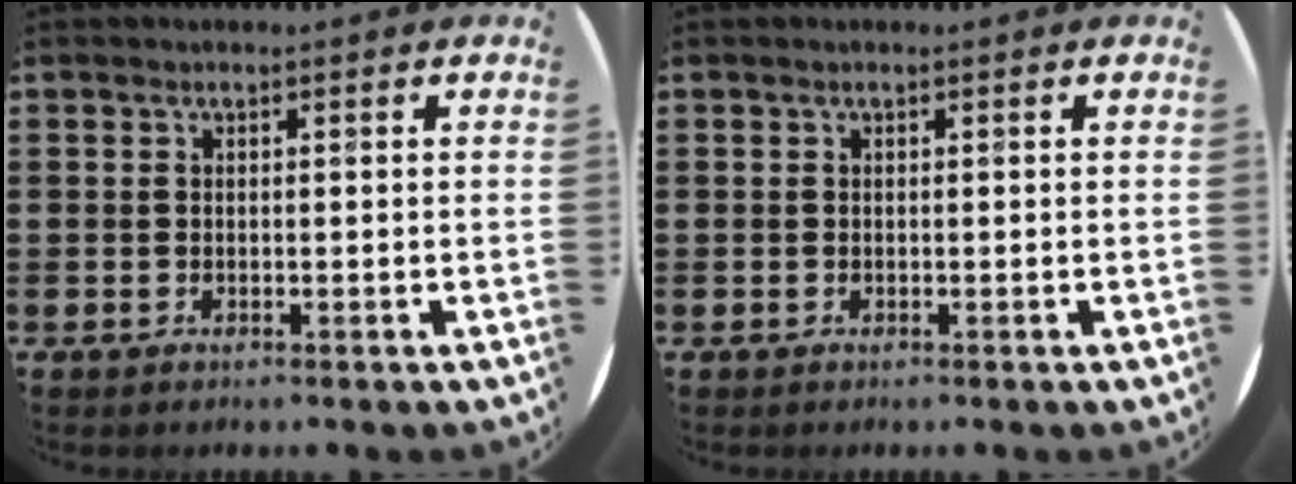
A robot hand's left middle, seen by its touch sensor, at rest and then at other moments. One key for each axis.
{"total": 0.0}